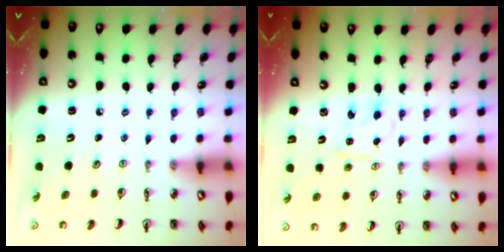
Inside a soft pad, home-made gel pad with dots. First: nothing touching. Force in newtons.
{"total": 1.4, "press": 1.4, "slide": 0.3}